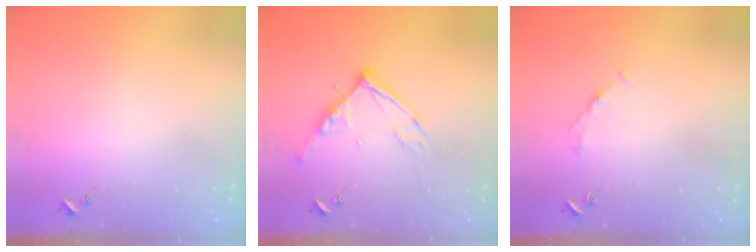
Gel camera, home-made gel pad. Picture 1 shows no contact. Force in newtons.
{"total": 12.9, "press": 12.8, "slide": 1.3}
{"total": 2.7, "press": 2.7, "slide": 0.4}